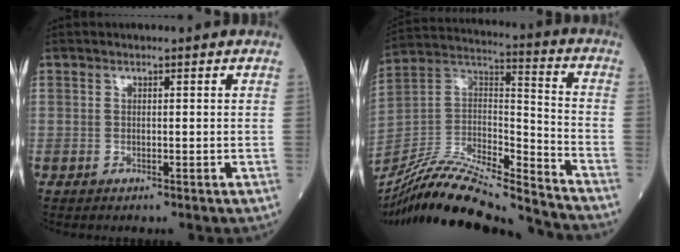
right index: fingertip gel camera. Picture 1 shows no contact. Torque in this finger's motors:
{"motor_torque": [0.17, -0.51, 0.26, 0.07]}